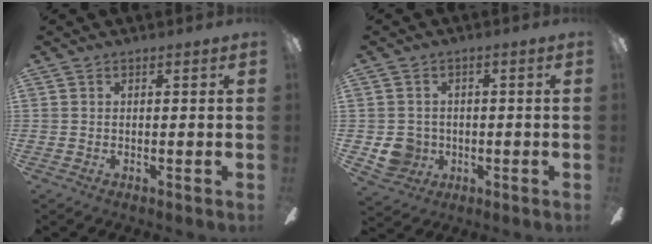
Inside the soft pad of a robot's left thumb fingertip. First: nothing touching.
{"total": 6.1, "force": [-0.8, 5.8, 1.7], "torque": [-0.036, 0.006, -0.009]}